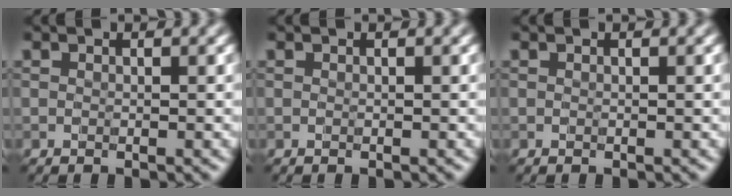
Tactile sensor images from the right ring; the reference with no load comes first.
{"total": 0.0}
{"total": 0.0}